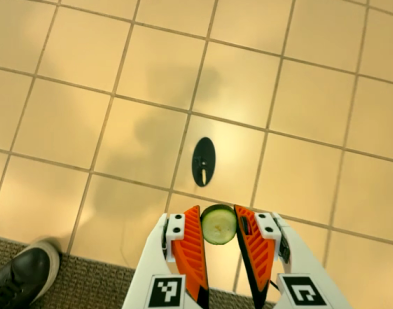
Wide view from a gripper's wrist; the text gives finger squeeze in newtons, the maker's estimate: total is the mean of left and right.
{"total": 6.3, "left": 6.1, "right": 6.5}